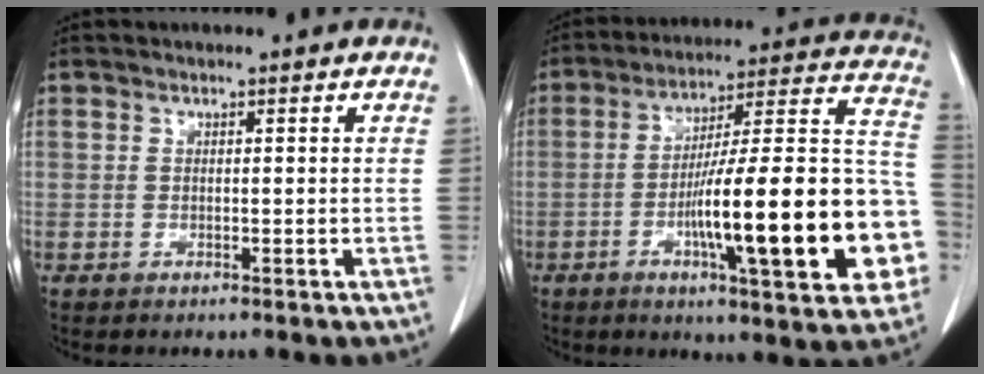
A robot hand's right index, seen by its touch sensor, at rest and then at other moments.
{"total": 25.1, "force": [-6.6, 3.3, 24.0], "torque": [-0.281, 0.021, -0.094]}